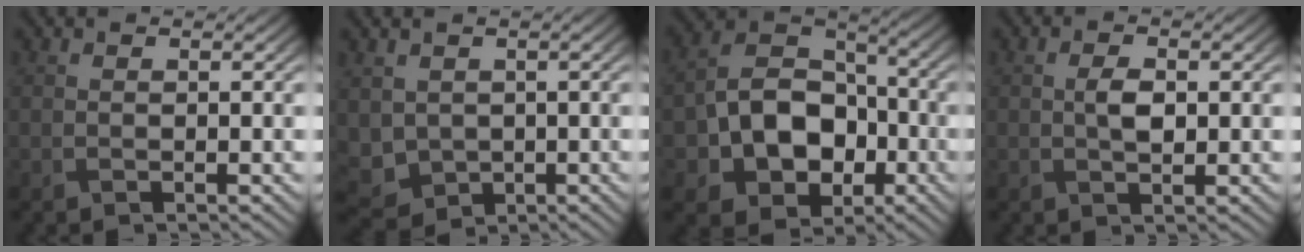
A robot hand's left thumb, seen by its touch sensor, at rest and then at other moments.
{"total": 3.8, "force": [0.5, 3.4, 1.7], "torque": [-0.063, -0.016, 0.011]}
{"total": 11.3, "force": [-3.1, 8.3, 6.9], "torque": [-0.132, -0.003, -0.071]}
{"total": 2.6, "force": [0.2, 1.4, 2.2], "torque": [-0.048, 0.001, 0.004]}